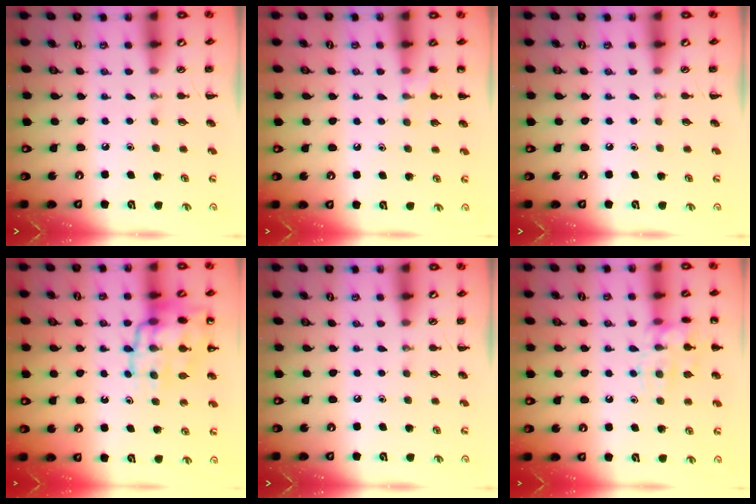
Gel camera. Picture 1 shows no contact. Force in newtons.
{"total": 6.6, "press": 6.3, "slide": 1.9}
{"total": 0.0}
{"total": 15.6, "press": 15.5, "slide": 2.2}
{"total": 0.0}
{"total": 12.7, "press": 12.7, "slide": 0.7}